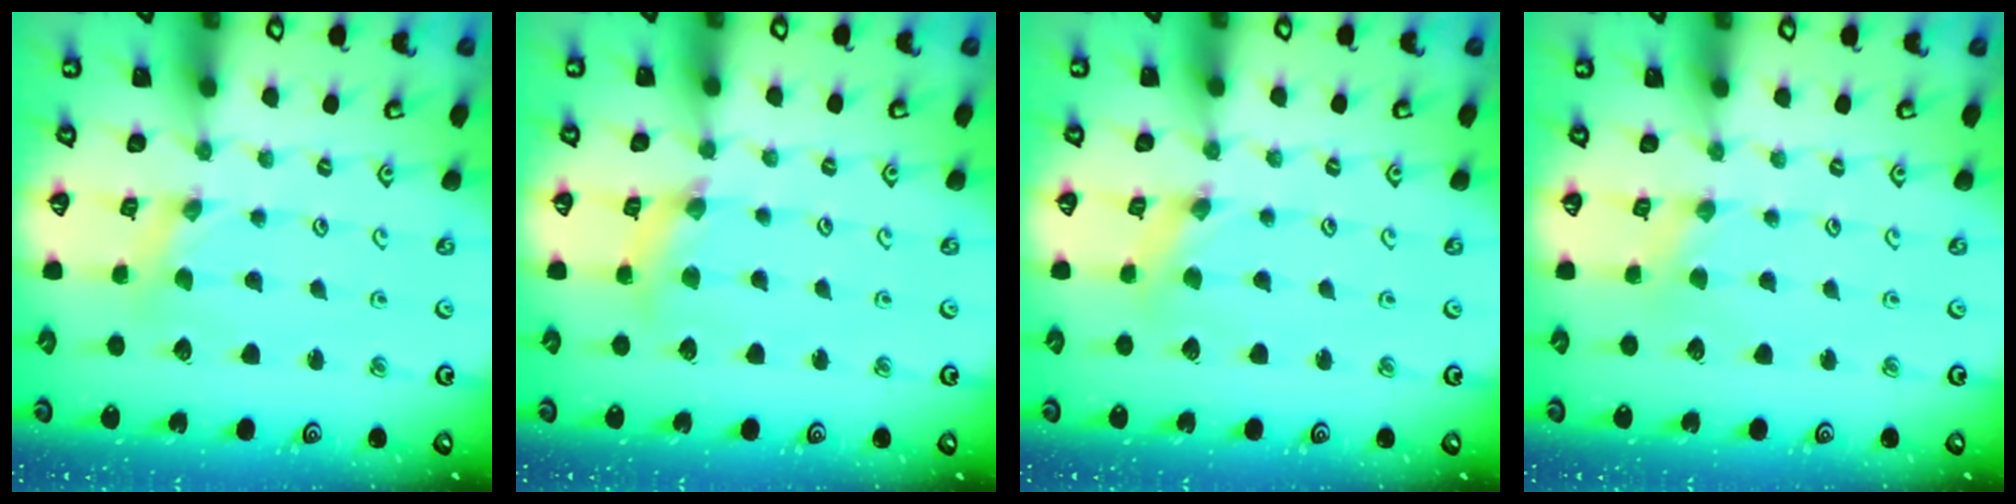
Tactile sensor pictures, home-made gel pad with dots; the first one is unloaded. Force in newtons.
{"total": 5.2, "press": 5.1, "slide": 0.6}
{"total": 1.6, "press": 1.6, "slide": 0.3}
{"total": 0.9, "press": 0.8, "slide": 0.2}